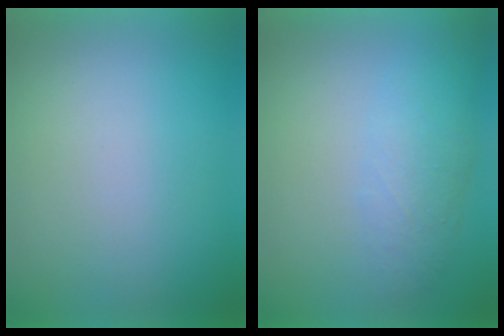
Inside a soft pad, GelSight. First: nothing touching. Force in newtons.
{"total": 3.9}